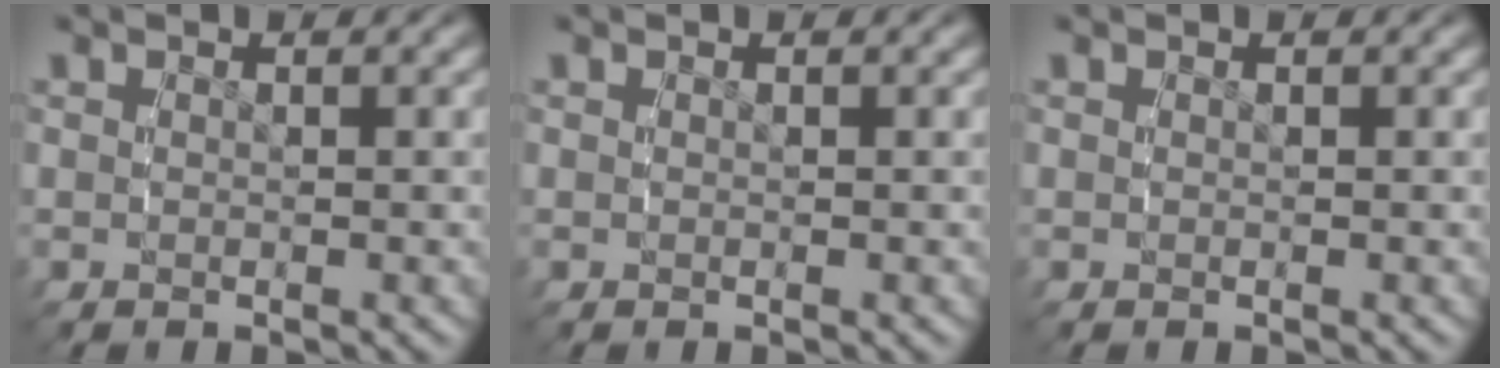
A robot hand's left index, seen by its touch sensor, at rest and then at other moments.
{"total": 0.0}
{"total": 0.0}